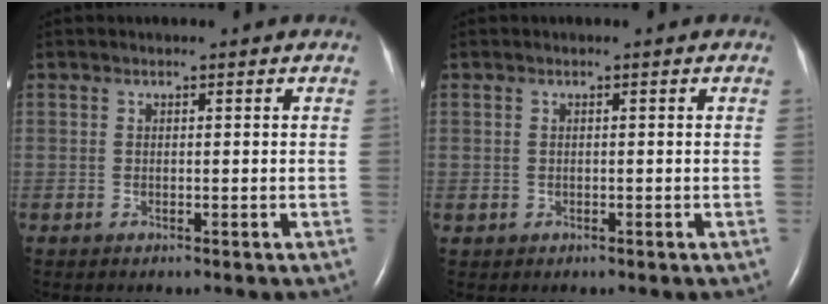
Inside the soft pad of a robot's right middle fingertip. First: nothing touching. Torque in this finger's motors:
{"motor_torque": [0.34, -0.14, 0.31, 0.03]}